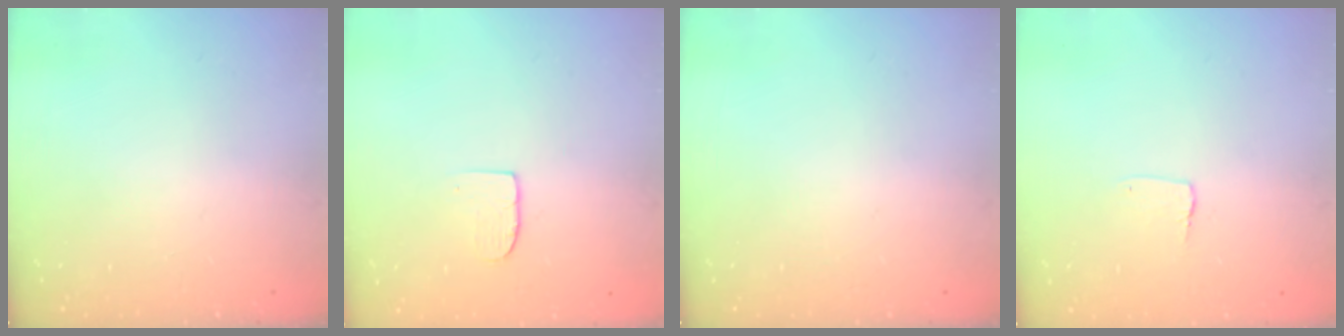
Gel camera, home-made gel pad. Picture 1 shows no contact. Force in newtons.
{"total": 5.1, "press": 5.1, "slide": 0.4}
{"total": 0.0}
{"total": 3.2, "press": 3.2, "slide": 0.3}